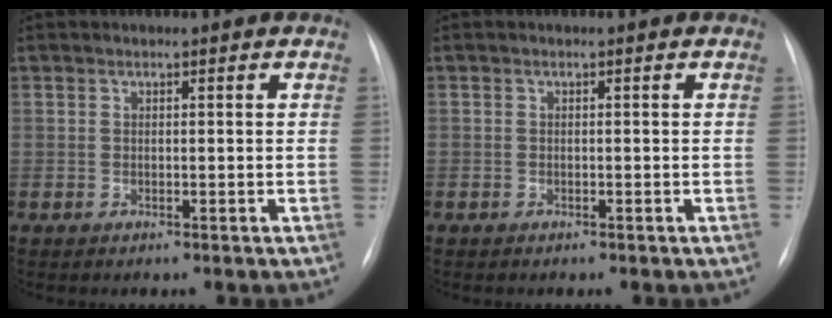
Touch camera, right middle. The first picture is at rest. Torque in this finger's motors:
{"motor_torque": [0.93, -1.17, -0.28, -0.21]}